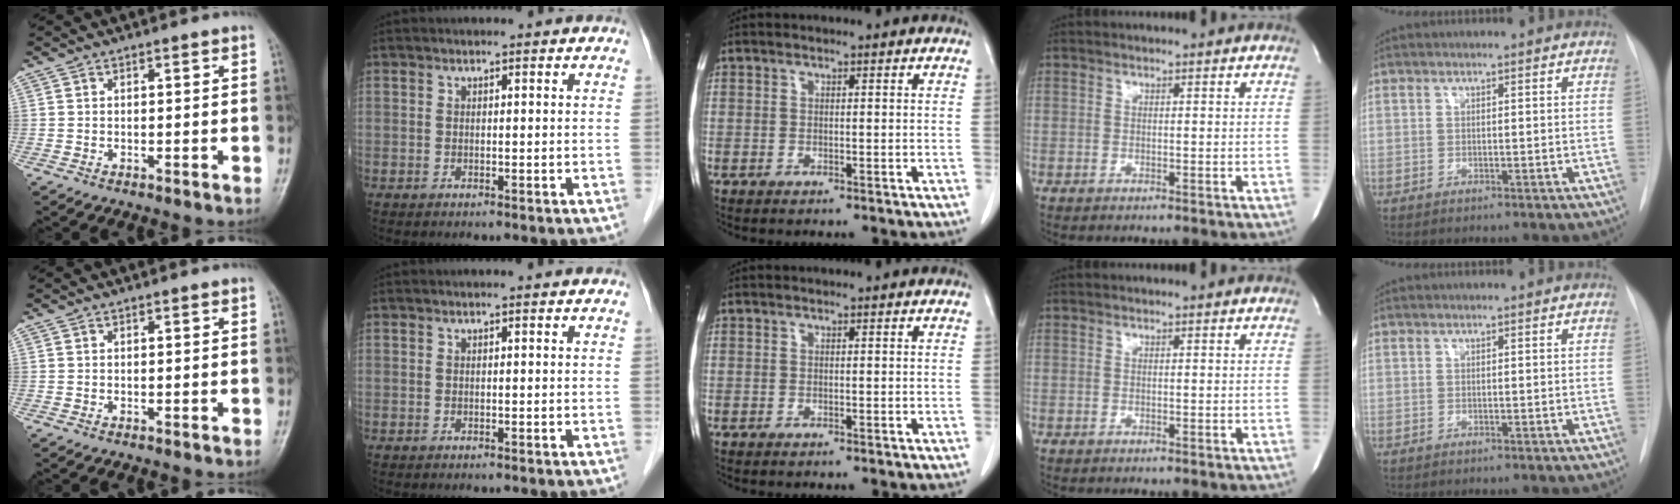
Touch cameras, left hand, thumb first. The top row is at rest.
{}